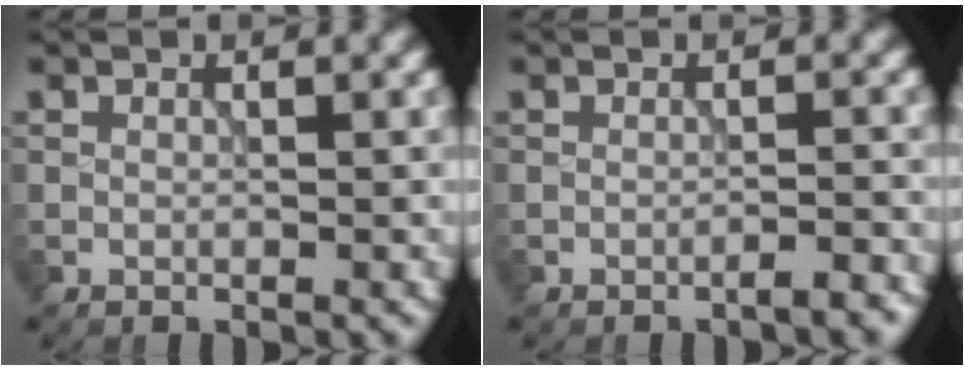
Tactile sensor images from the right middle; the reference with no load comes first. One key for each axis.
{"total": 1.8, "fx": -1.3, "fy": 0.4, "fz": 1.2, "tx": -0.009, "ty": 0.005, "tz": -0.023}